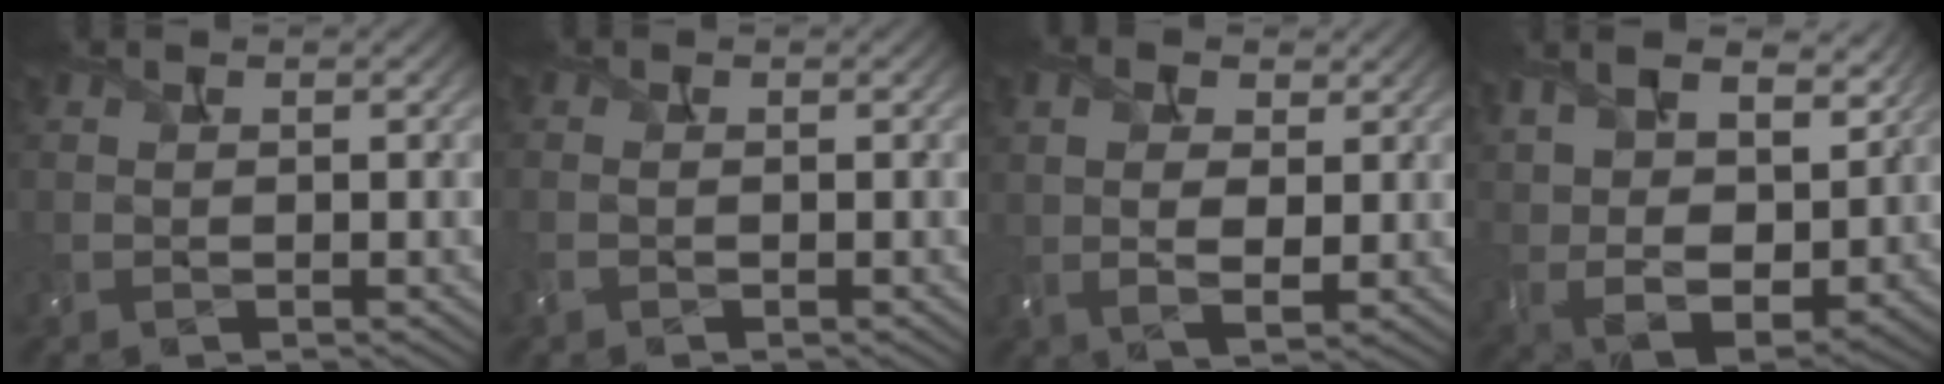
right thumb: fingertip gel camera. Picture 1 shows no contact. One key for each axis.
{"total": 1.0, "fx": -0.5, "fy": 0.5, "fz": 0.8, "tx": -0.023, "ty": 0.001, "tz": -0.014}
{"total": 5.3, "fx": 1.6, "fy": 2.9, "fz": 4.1, "tx": -0.085, "ty": 0.005, "tz": 0.023}
{"total": 14.7, "fx": 7.2, "fy": 7.8, "fz": 10.2, "tx": -0.226, "ty": 0.010, "tz": 0.130}